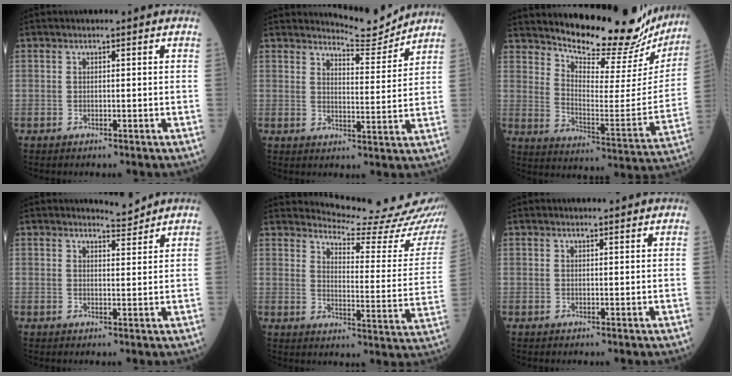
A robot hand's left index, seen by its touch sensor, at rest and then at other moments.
{"total": 5.9, "force": [5.9, -0.1, -0.4], "torque": [-0.008, -0.023, 0.084]}
{"total": 21.4, "force": [20.1, 4.2, 6.0], "torque": [-0.089, -0.077, 0.261]}
{"total": 0.6, "force": [0.6, -0.3, 0.0], "torque": [-0.010, -0.009, 0.013]}
{"total": 18.5, "force": [18.0, -0.2, 4.2], "torque": [-0.065, -0.127, 0.206]}
{"total": 2.2, "force": [2.1, 0.2, 0.5], "torque": [-0.011, 0.008, 0.028]}